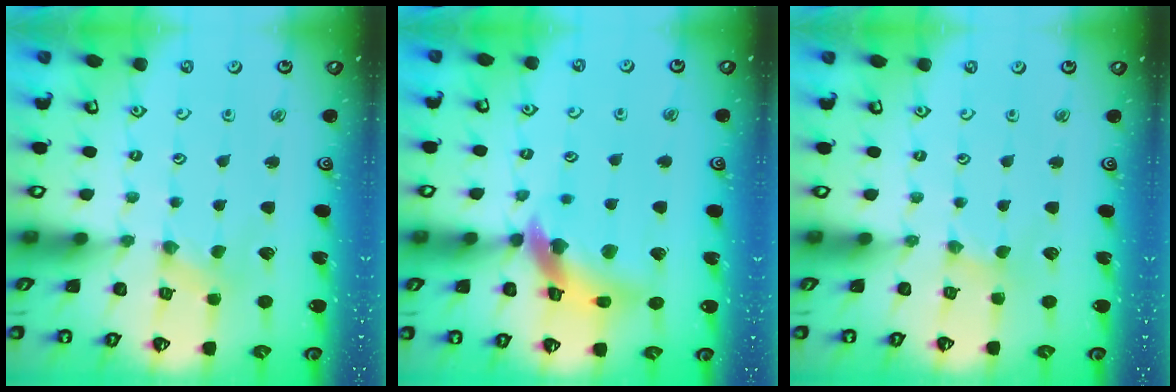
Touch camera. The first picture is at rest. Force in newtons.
{"total": 11.7, "press": 11.6, "slide": 1.7}
{"total": 0.0}